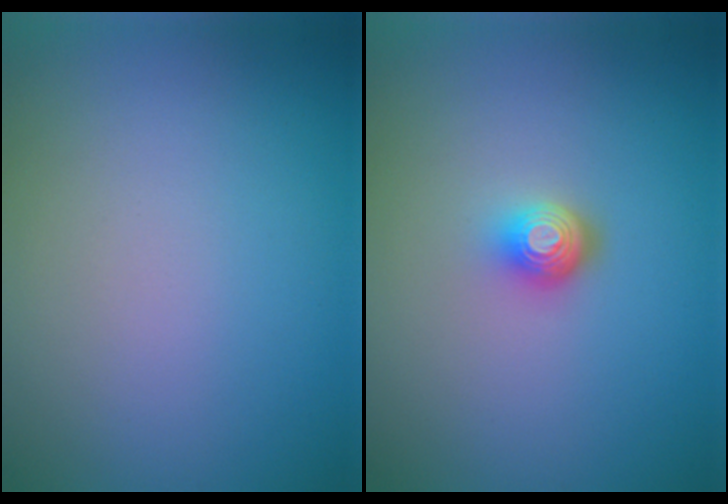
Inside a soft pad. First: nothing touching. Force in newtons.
{"total": 2.3, "press": 1.5, "slide": 1.7}